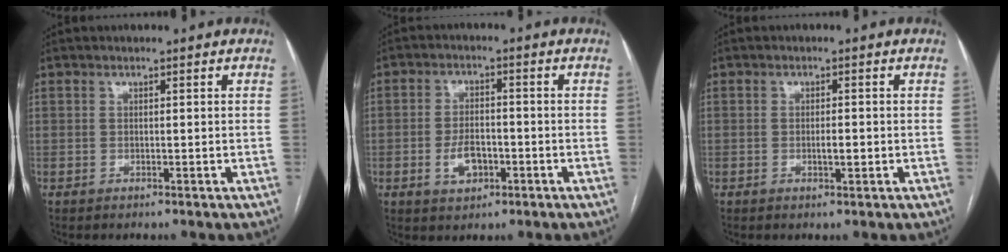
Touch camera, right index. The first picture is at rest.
{"total": 5.2, "force": [-1.8, 2.9, 3.8], "torque": [-0.074, 0.003, -0.027]}
{"total": 1.8, "force": [-0.3, 0.5, 1.7], "torque": [-0.028, 0.000, -0.001]}